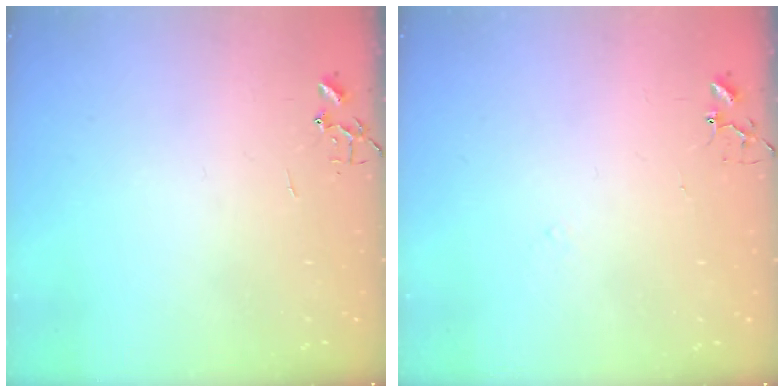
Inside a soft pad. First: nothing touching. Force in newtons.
{"total": 5.7, "press": 5.6, "slide": 0.7}